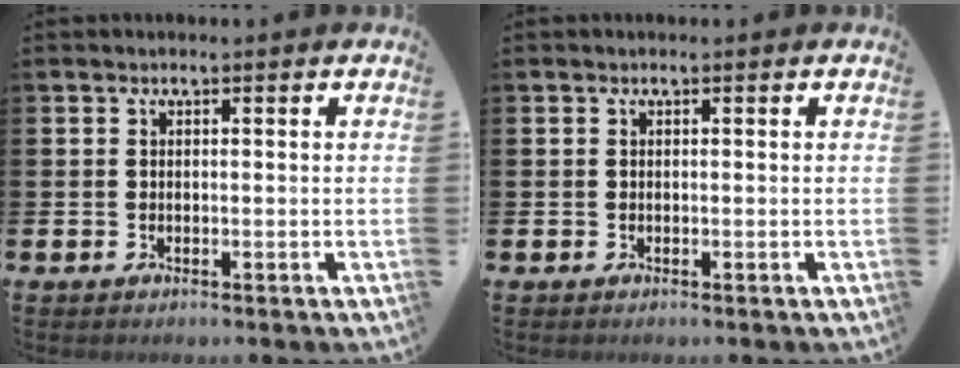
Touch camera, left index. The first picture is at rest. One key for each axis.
{"total": 0.0}